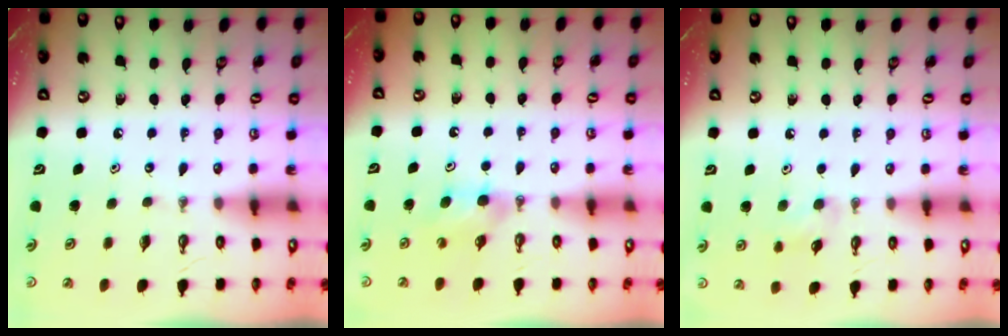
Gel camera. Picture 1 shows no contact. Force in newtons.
{"total": 4.8, "press": 4.8, "slide": 0.5}
{"total": 7.6, "press": 7.3, "slide": 2.3}